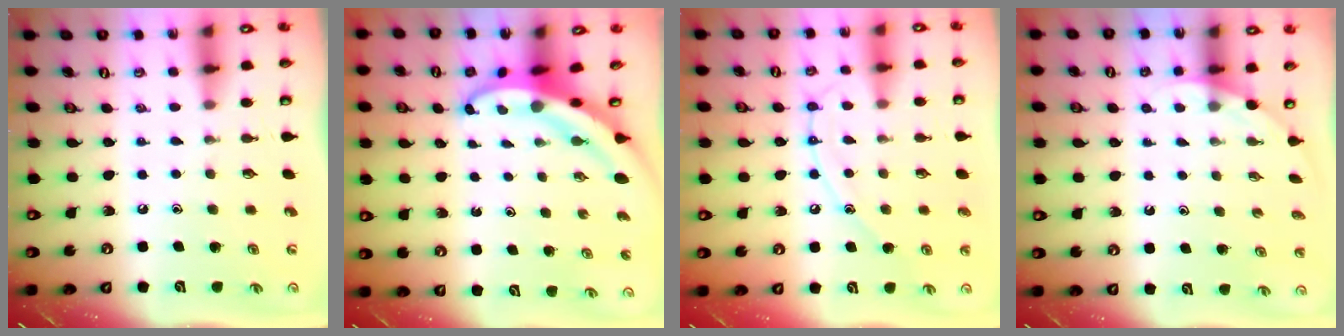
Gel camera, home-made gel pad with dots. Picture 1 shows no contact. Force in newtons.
{"total": 5.1, "press": 5.0, "slide": 0.5}
{"total": 10.2, "press": 10.1, "slide": 0.9}
{"total": 1.8, "press": 1.8, "slide": 0.1}